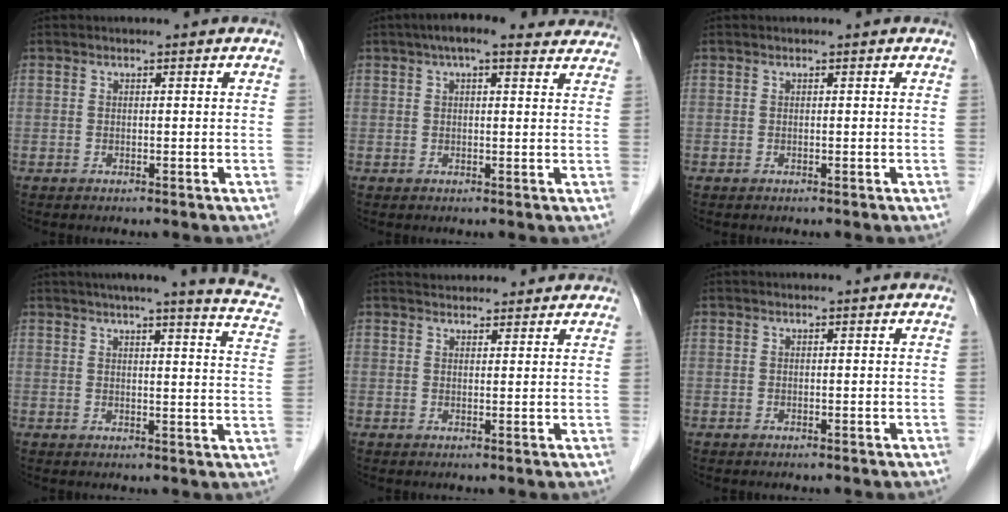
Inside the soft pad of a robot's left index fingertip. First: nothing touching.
{"total": 10.7, "force": [8.6, 2.7, 5.8], "torque": [-0.075, 0.038, 0.104]}
{"total": 0.0}
{"total": 13.9, "force": [11.0, 0.3, 8.5], "torque": [-0.109, -0.020, 0.110]}
{"total": 6.8, "force": [6.2, 2.2, 1.4], "torque": [-0.009, 0.029, 0.073]}
{"total": 0.0}